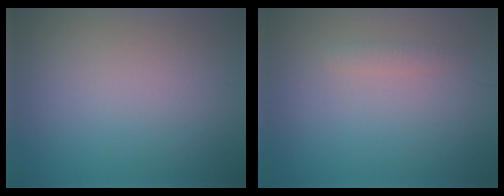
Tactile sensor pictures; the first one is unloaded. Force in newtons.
{"total": 0.9, "press": 0.9, "slide": 0.0}